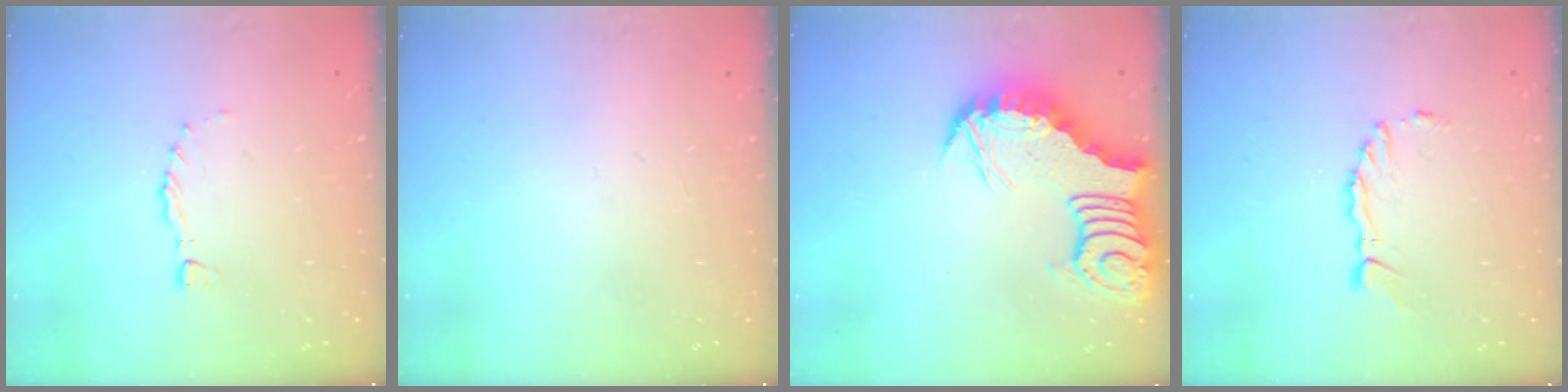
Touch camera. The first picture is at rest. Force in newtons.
{"total": 0.0}
{"total": 8.3, "press": 8.2, "slide": 1.3}
{"total": 3.6, "press": 3.5, "slide": 0.5}